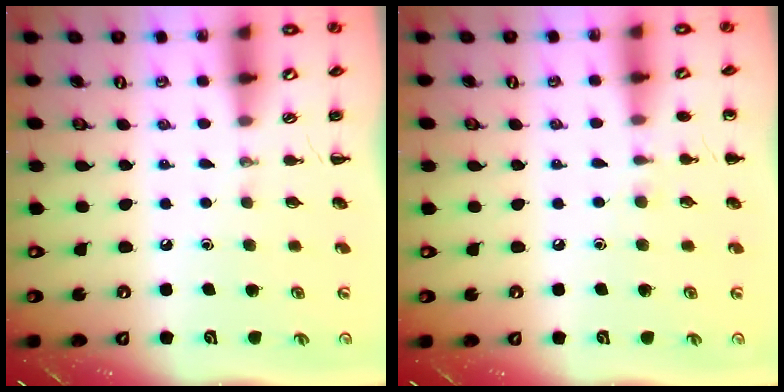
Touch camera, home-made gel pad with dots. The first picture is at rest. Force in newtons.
{"total": 5.4, "press": 5.2, "slide": 1.7}